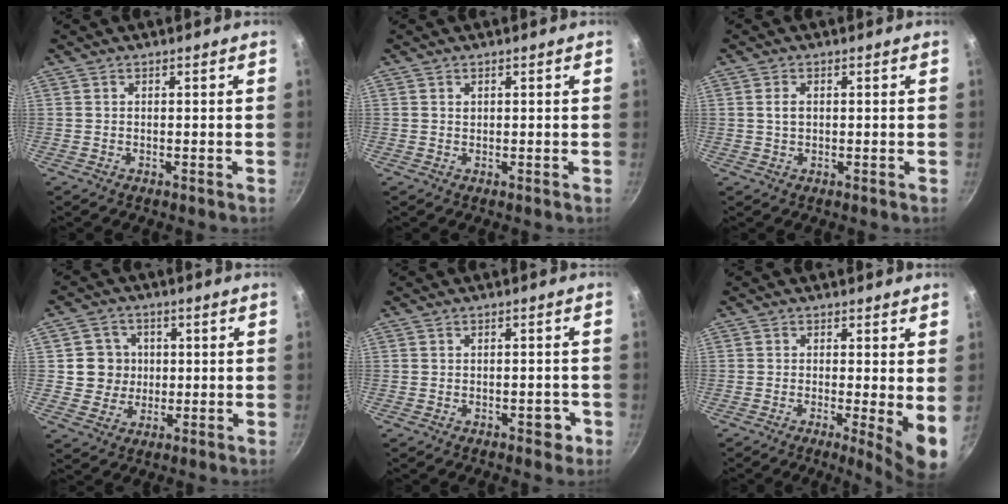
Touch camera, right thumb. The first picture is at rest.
{"total": 0.5, "force": [0.2, 0.4, 0.2], "torque": [-0.001, 0.000, 0.004]}
{"total": 1.8, "force": [0.2, 1.1, 1.4], "torque": [-0.022, 0.003, 0.005]}
{"total": 6.8, "force": [0.6, 6.5, 1.6], "torque": [0.010, 0.007, 0.006]}
{"total": 2.8, "force": [-1.3, 1.6, 1.9], "torque": [-0.004, 0.016, -0.010]}
{"total": 6.8, "force": [-0.6, 1.0, 6.7], "torque": [-0.092, -0.018, -0.008]}